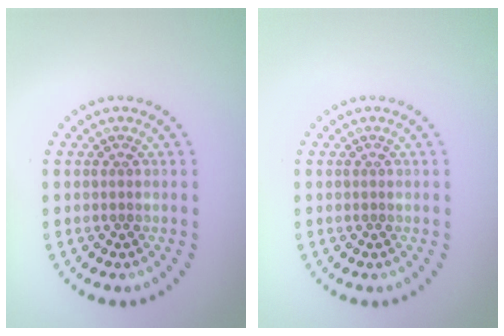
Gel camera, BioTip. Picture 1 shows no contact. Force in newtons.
{"total": 0.0}